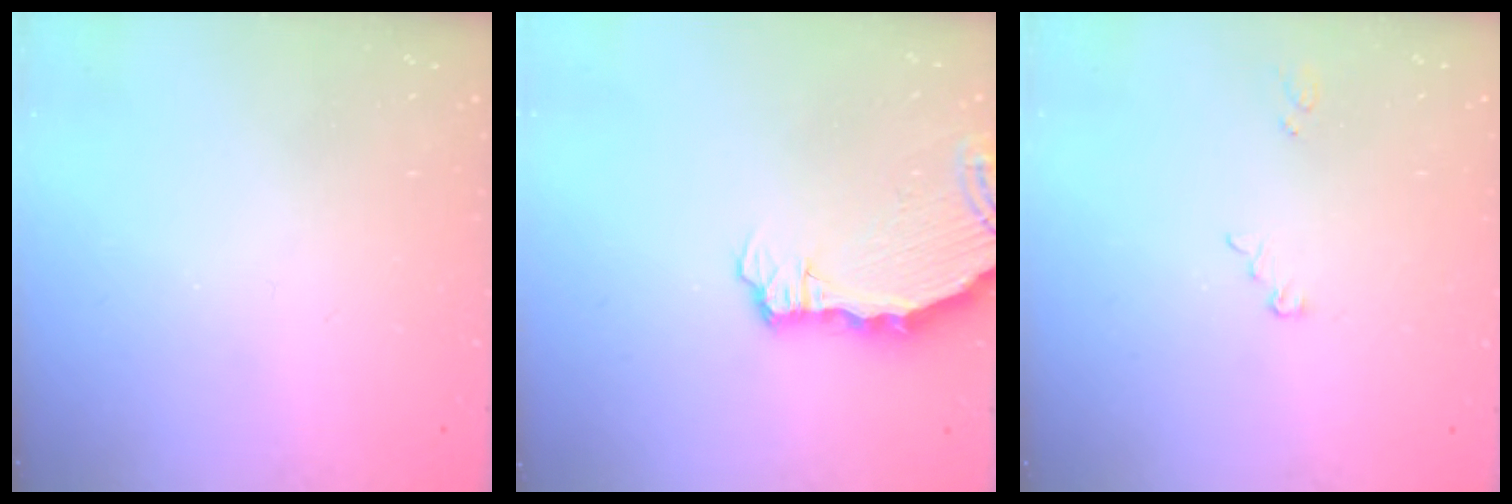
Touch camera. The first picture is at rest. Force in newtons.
{"total": 7.4, "press": 5.8, "slide": 4.6}
{"total": 2.5, "press": 2.5, "slide": 0.2}